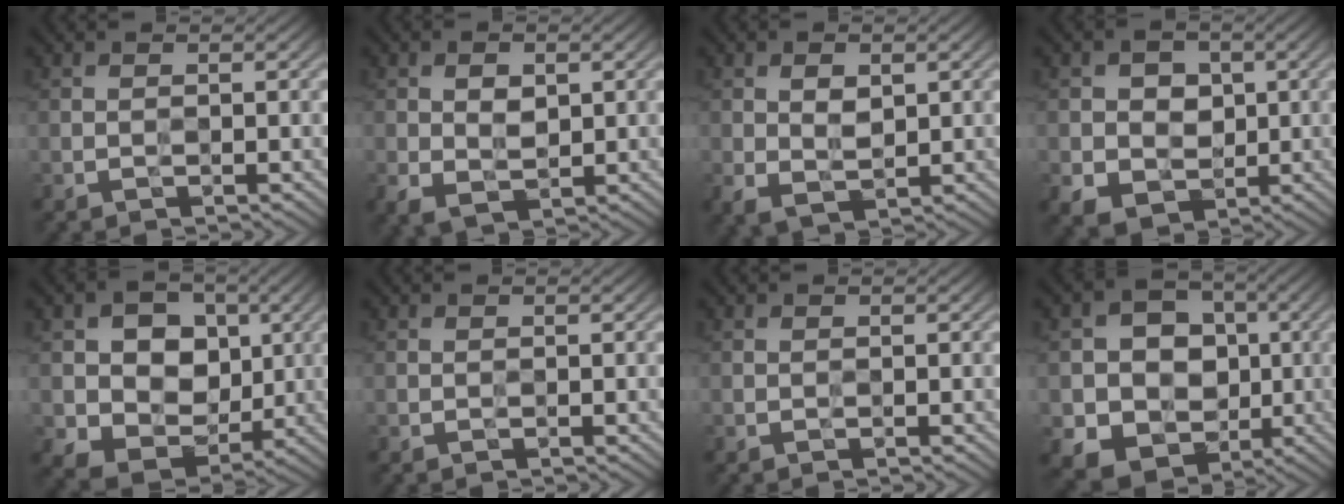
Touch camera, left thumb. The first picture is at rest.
{"total": 4.1, "force": [0.5, 2.7, 3.0], "torque": [-0.055, -0.004, 0.012]}
{"total": 3.8, "force": [0.8, 2.3, 2.9], "torque": [-0.058, -0.004, 0.019]}
{"total": 6.2, "force": [0.0, 5.3, 3.2], "torque": [-0.061, -0.002, -0.006]}
{"total": 9.2, "force": [0.9, 7.4, 5.3], "torque": [-0.108, -0.009, 0.007]}
{"total": 0.0}
{"total": 0.0}
{"total": 11.4, "force": [-1.1, 10.1, 5.2], "torque": [-0.109, -0.017, -0.041]}